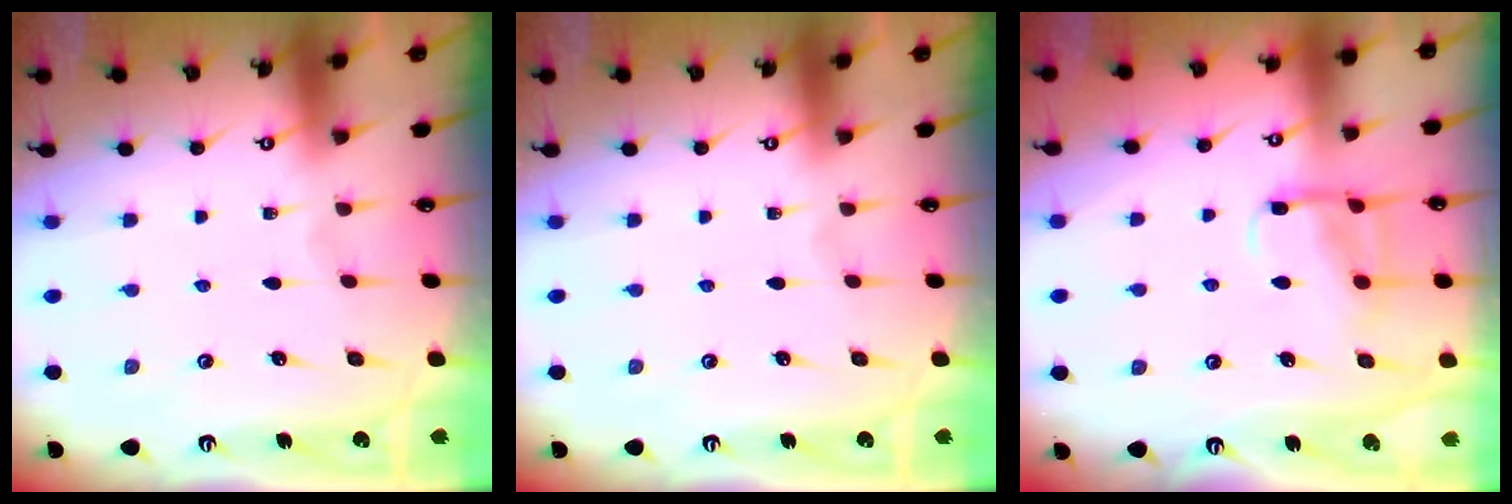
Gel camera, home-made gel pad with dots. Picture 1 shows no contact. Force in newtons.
{"total": 0.0}
{"total": 11.4, "press": 11.3, "slide": 1.2}